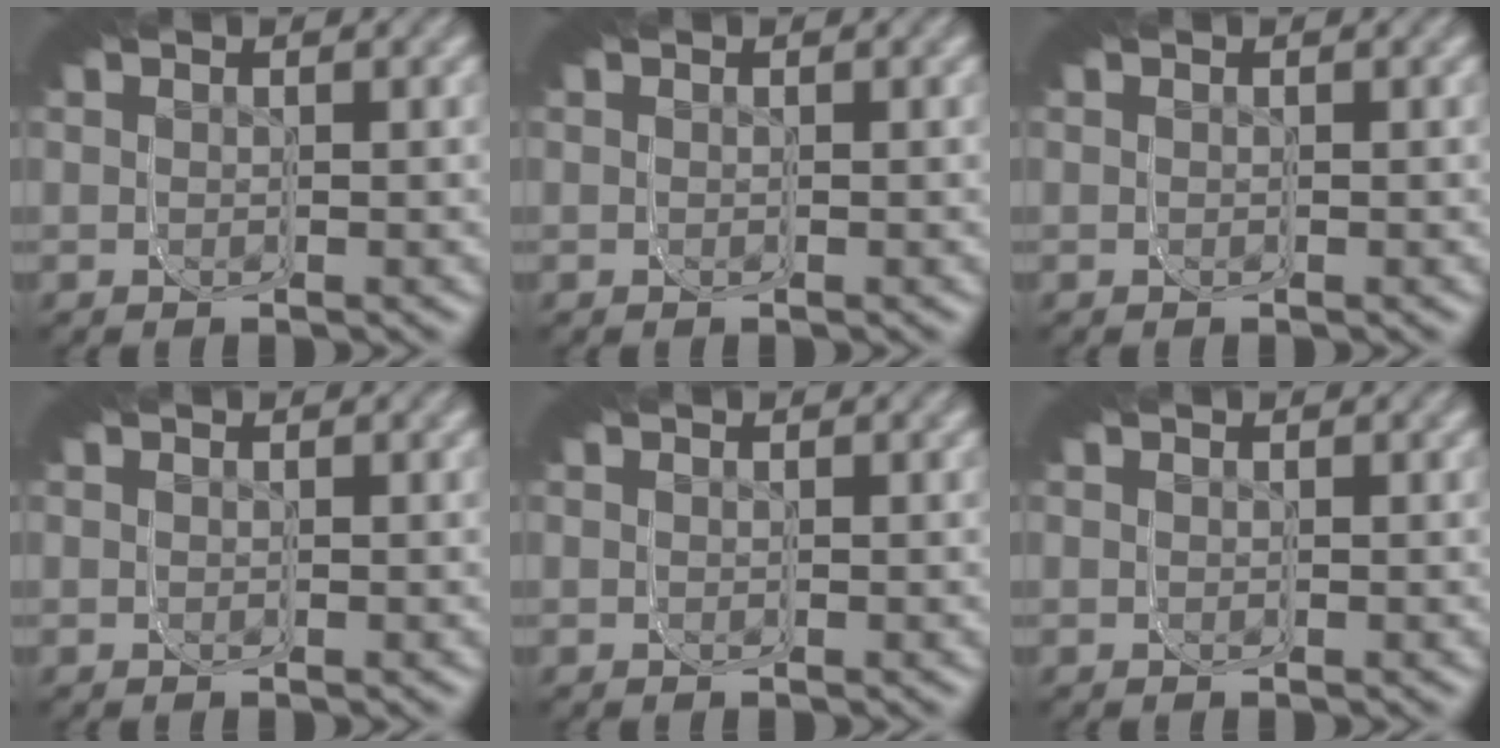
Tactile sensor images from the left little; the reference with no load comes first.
{"total": 0.0}
{"total": 0.0}
{"total": 0.0}
{"total": 0.0}
{"total": 0.0}